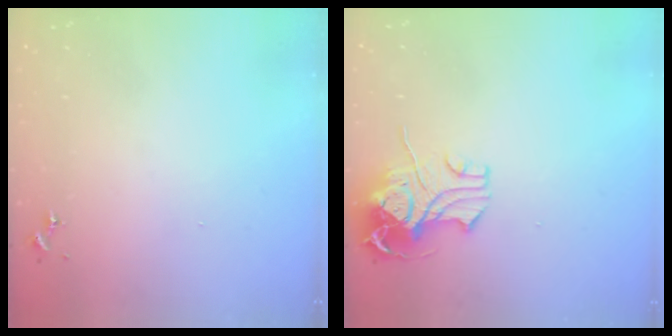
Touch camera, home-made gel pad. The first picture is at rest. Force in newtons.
{"total": 10.7, "press": 10.6, "slide": 1.8}